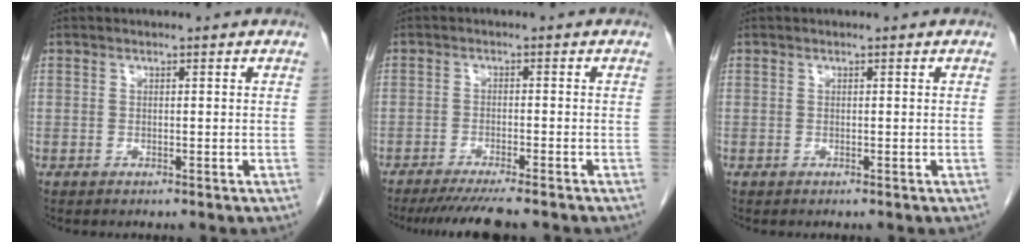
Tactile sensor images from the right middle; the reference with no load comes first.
{"total": 8.8, "force": [-7.6, 0.2, 4.5], "torque": [-0.058, -0.020, -0.117]}
{"total": 0.0}